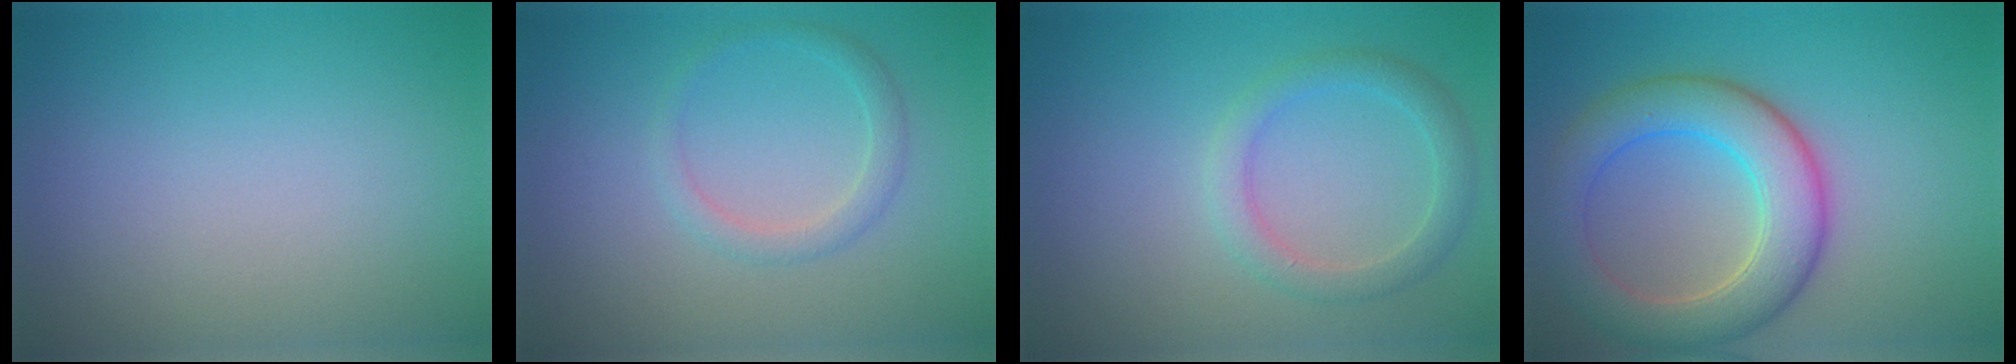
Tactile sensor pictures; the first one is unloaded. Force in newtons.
{"total": 1.7, "press": 1.7, "slide": 0.1}
{"total": 2.5, "press": 2.5, "slide": 0.1}
{"total": 6.8, "press": 6.8, "slide": 0.4}